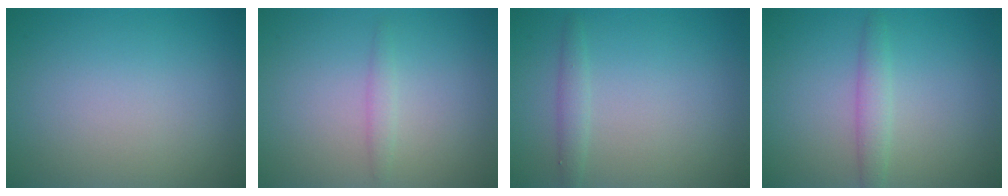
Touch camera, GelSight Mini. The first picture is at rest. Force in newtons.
{"total": 1.0, "press": 1.0, "slide": 0.0}
{"total": 1.2, "press": 1.2, "slide": 0.0}
{"total": 1.9, "press": 1.9, "slide": 0.2}